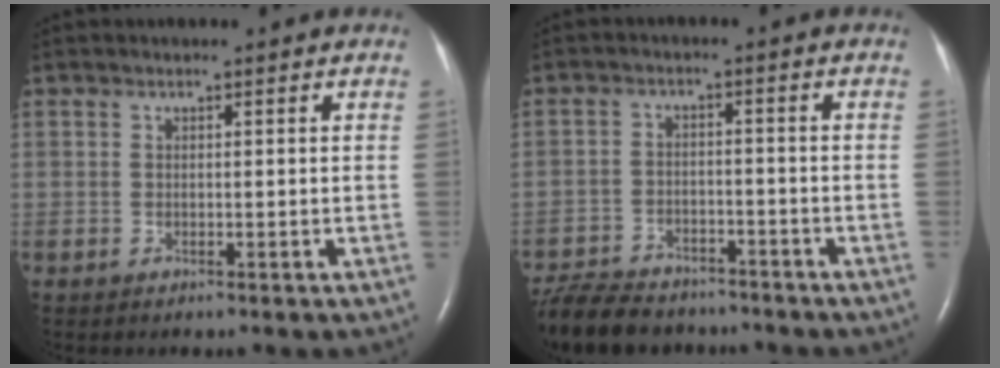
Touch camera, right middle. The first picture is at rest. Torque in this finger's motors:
{"motor_torque": [0.63, -0.69, 0.09, 0.02]}